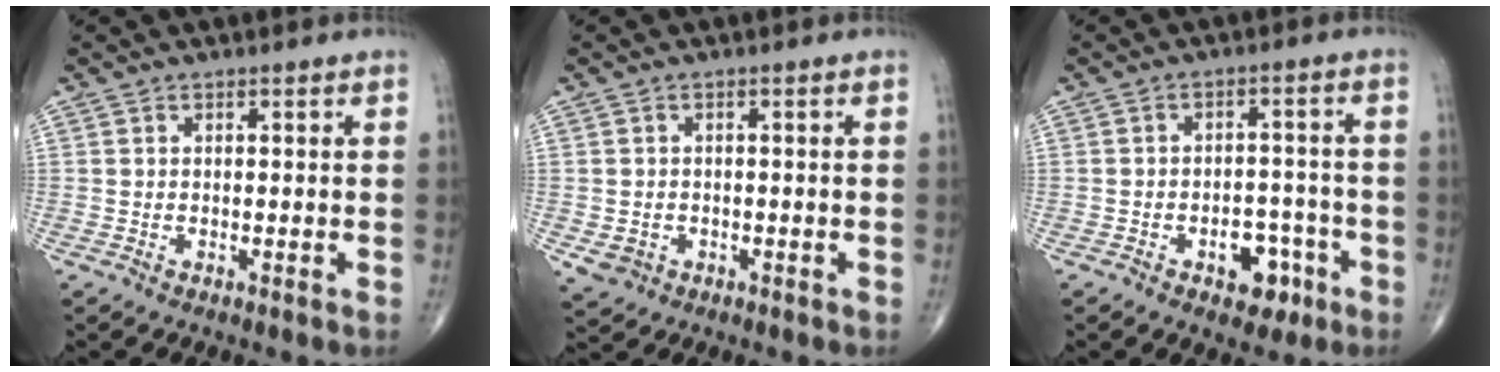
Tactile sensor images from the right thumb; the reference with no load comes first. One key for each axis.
{"total": 3.0, "fx": -0.8, "fy": 2.7, "fz": 1.0, "tx": -0.012, "ty": 0.003, "tz": -0.005}
{"total": 7.1, "fx": -3.5, "fy": 4.5, "fz": 4.2, "tx": -0.028, "ty": 0.032, "tz": -0.044}